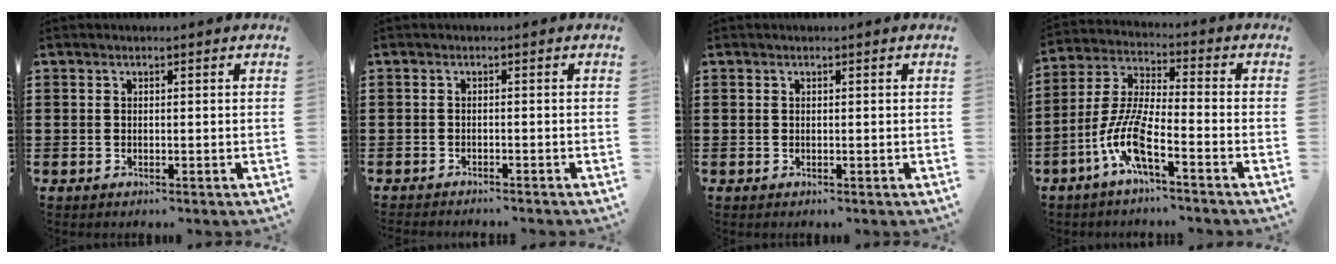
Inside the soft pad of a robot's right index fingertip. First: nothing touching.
{"total": 1.1, "force": [-1.1, -0.1, 0.0], "torque": [-0.001, 0.000, -0.022]}
{"total": 0.0}
{"total": 9.1, "force": [-4.9, 1.5, 7.5], "torque": [-0.181, -0.015, -0.098]}